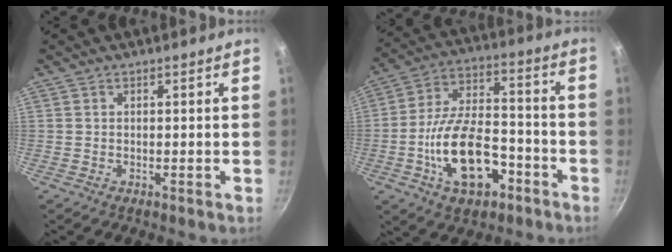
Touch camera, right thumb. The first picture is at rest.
{"total": 17.1, "force": [-6.3, 9.0, 13.1], "torque": [-0.221, 0.044, -0.105]}